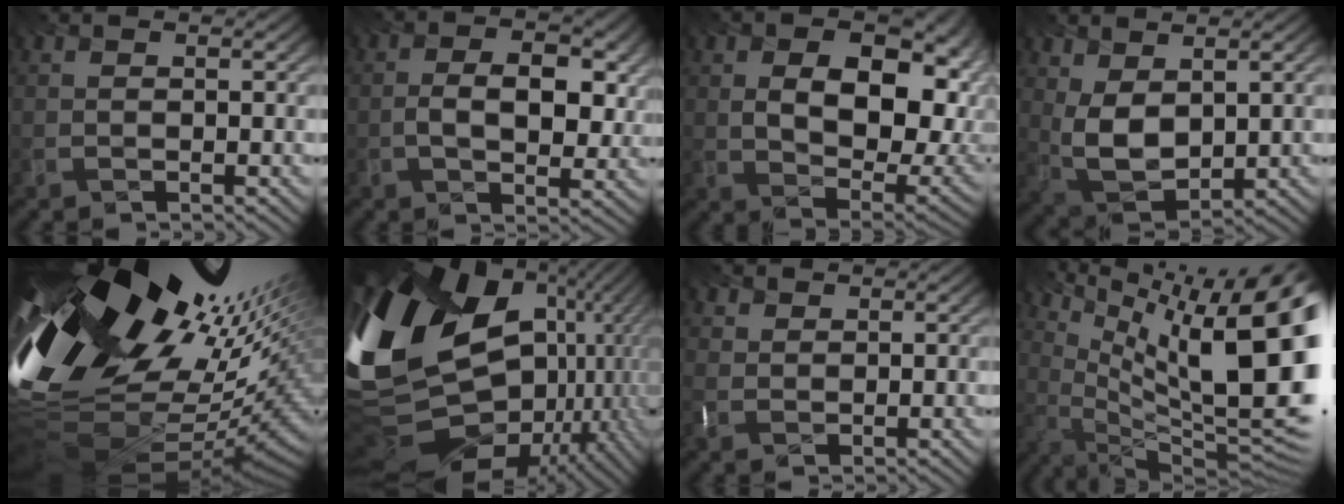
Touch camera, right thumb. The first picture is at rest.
{"total": 6.1, "force": [-1.0, 3.5, 4.9], "torque": [-0.097, -0.016, -0.003]}
{"total": 13.5, "force": [1.9, 7.7, 10.9], "torque": [-0.192, -0.013, 0.055]}
{"total": 6.8, "force": [0.9, 3.9, 5.5], "torque": [-0.175, -0.013, 0.046]}
{"total": 17.1, "force": [2.7, 9.5, 14.0], "torque": [-0.286, -0.047, 0.095]}
{"total": 19.3, "force": [-2.6, 13.7, 13.4], "torque": [-0.283, -0.086, 0.005]}
{"total": 1.2, "force": [0.5, 1.0, -0.3], "torque": [-0.023, -0.006, 0.037]}
{"total": 15.1, "force": [3.6, 6.0, 13.4], "torque": [-0.225, 0.006, 0.088]}